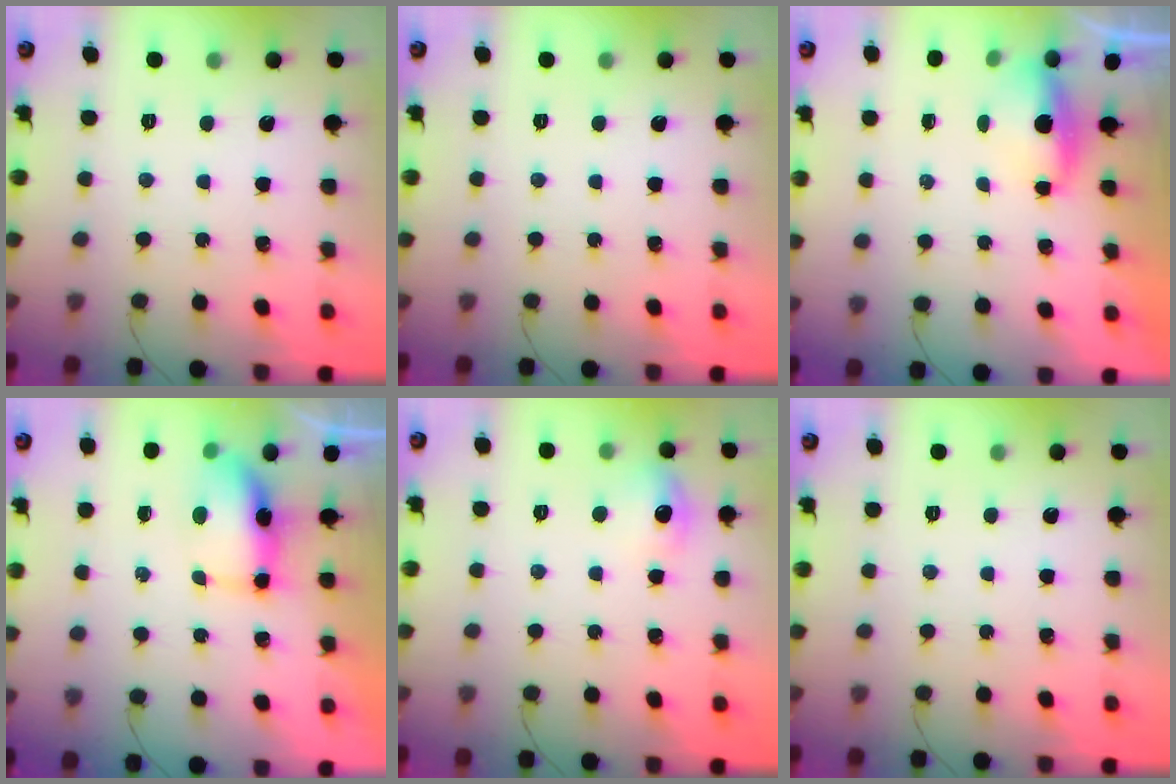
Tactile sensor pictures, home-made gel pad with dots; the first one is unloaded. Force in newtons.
{"total": 0.0}
{"total": 3.5, "press": 3.3, "slide": 0.9}
{"total": 6.9, "press": 6.8, "slide": 1.2}
{"total": 7.7, "press": 7.6, "slide": 1.1}
{"total": 0.0}